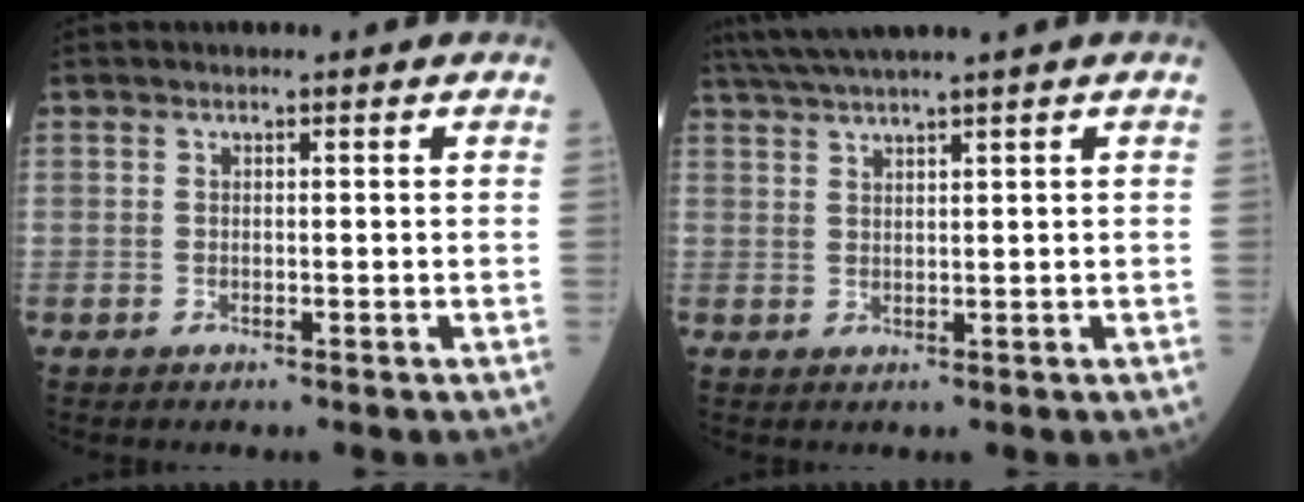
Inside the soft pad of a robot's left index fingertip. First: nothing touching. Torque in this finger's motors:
{"motor_torque": [0.00, -2.14, 0.26, 0.13]}